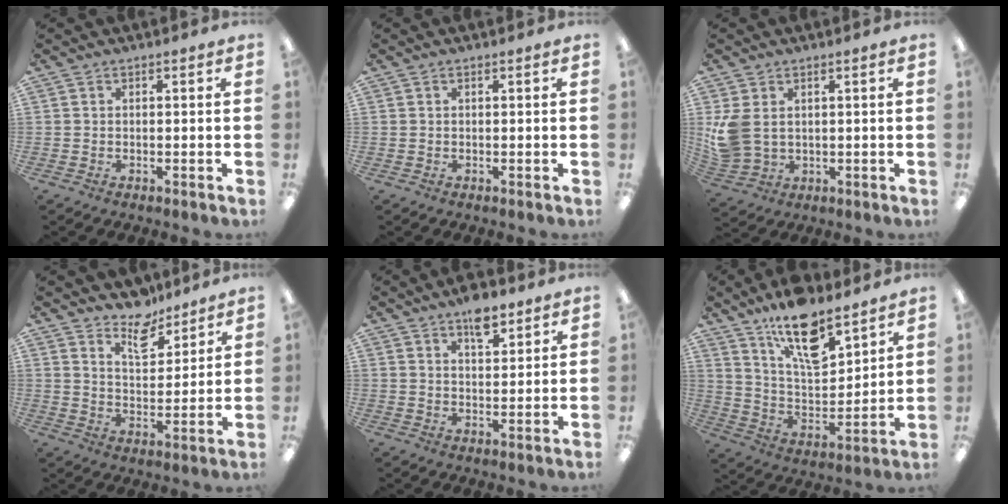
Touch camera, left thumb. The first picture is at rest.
{"total": 0.0}
{"total": 7.1, "force": [1.7, 5.2, 4.6], "torque": [-0.105, 0.002, 0.038]}
{"total": 8.6, "force": [7.1, 4.0, 2.9], "torque": [-0.034, -0.044, 0.126]}
{"total": 6.9, "force": [4.9, 3.1, 3.9], "torque": [-0.039, -0.027, 0.080]}
{"total": 16.2, "force": [11.6, 6.2, 9.5], "torque": [-0.158, -0.065, 0.198]}